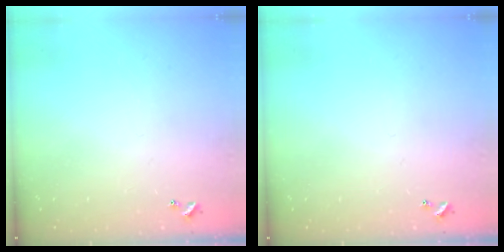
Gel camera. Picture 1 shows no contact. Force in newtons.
{"total": 0.0}